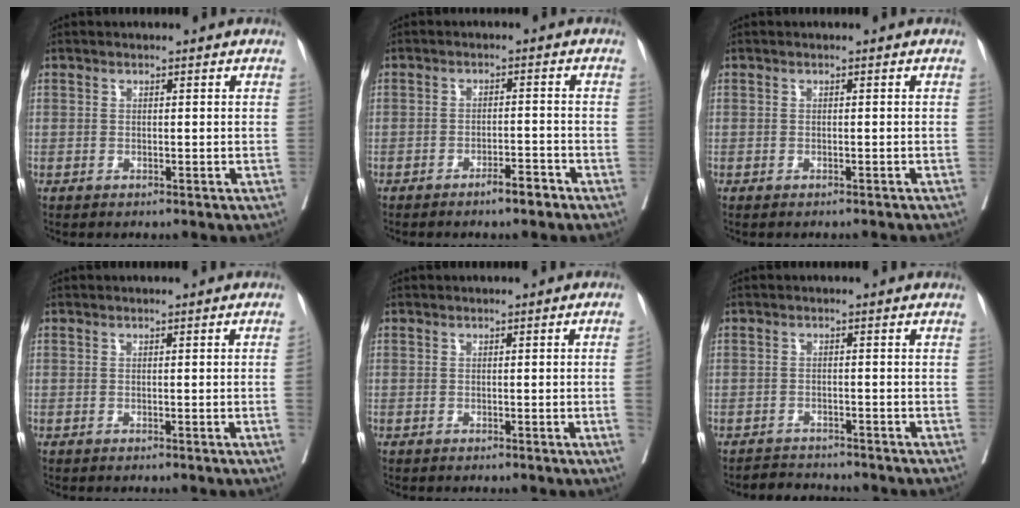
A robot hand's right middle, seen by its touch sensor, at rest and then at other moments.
{"total": 2.9, "force": [-2.2, 0.3, 1.9], "torque": [-0.031, -0.001, -0.035]}
{"total": 2.1, "force": [-2.0, 0.0, 0.6], "torque": [-0.012, -0.005, -0.026]}
{"total": 2.1, "force": [-0.3, -0.7, 2.0], "torque": [-0.038, 0.003, 0.003]}
{"total": 3.3, "force": [-0.5, -1.2, 3.1], "torque": [-0.050, -0.001, -0.001]}
{"total": 2.8, "force": [-2.8, 0.4, -0.5], "torque": [0.004, -0.012, -0.046]}